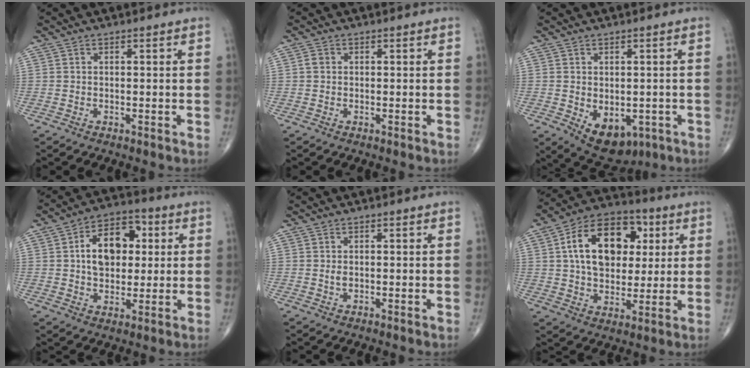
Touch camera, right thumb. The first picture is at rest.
{"total": 1.2, "force": [0.2, 1.0, 0.6], "torque": [-0.007, 0.005, 0.002]}
{"total": 8.8, "force": [-2.8, 5.7, 6.2], "torque": [-0.062, -0.002, -0.023]}
{"total": 12.9, "force": [2.3, 8.7, 9.2], "torque": [-0.110, 0.013, 0.032]}
{"total": 0.9, "force": [0.1, 0.4, 0.7], "torque": [-0.006, -0.002, 0.004]}
{"total": 18.6, "force": [4.5, 12.6, 13.0], "torque": [-0.182, 0.008, 0.071]}